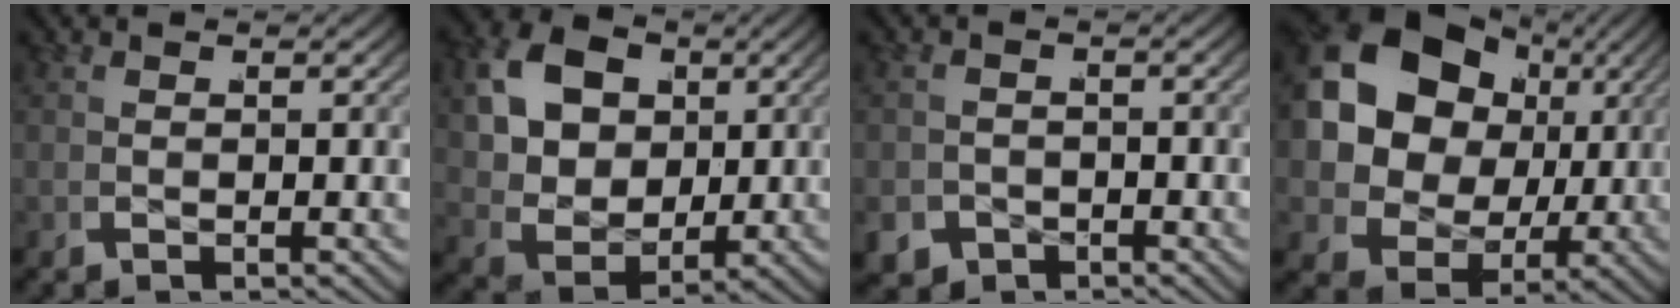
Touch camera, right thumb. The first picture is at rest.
{"total": 12.7, "force": [1.2, 9.8, 8.0], "torque": [-0.185, -0.032, 0.025]}
{"total": 4.6, "force": [-3.0, 3.4, 1.2], "torque": [-0.033, -0.029, -0.037]}
{"total": 16.7, "force": [1.6, 12.6, 10.9], "torque": [-0.253, -0.033, 0.029]}